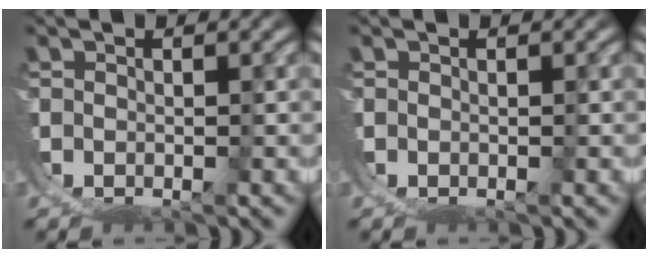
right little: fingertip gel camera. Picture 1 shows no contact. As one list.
[{"total": 0.0}]